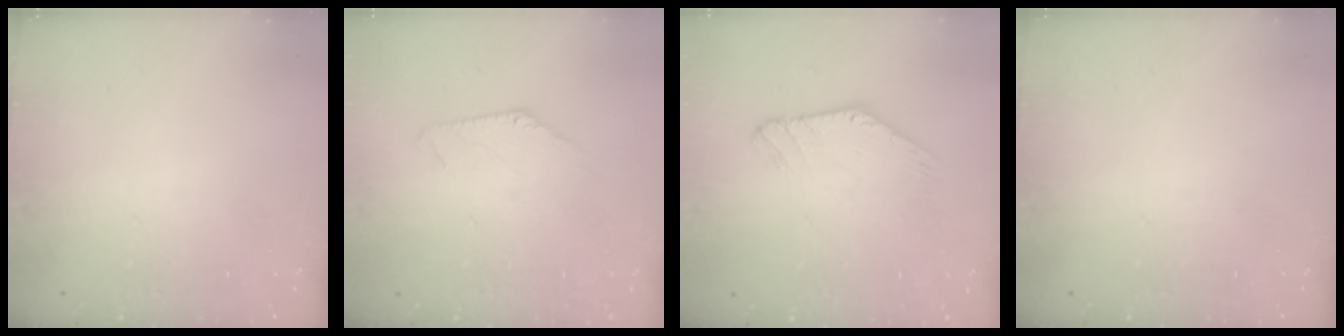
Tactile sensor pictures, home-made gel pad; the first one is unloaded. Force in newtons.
{"total": 0.0}
{"total": 1.3, "press": 1.3, "slide": 0.0}
{"total": 0.0}